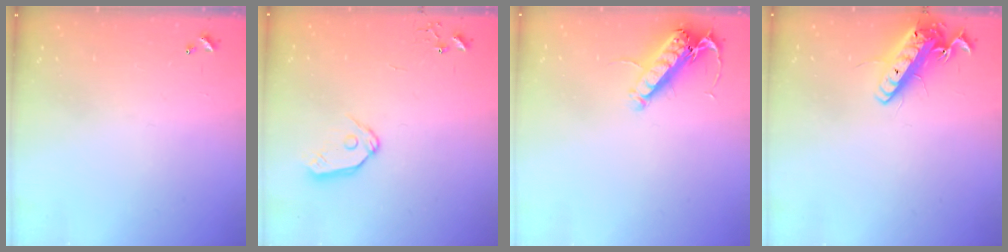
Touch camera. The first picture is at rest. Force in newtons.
{"total": 8.9, "press": 8.9, "slide": 1.0}
{"total": 14.2, "press": 14.0, "slide": 2.5}
{"total": 14.0, "press": 13.8, "slide": 2.7}